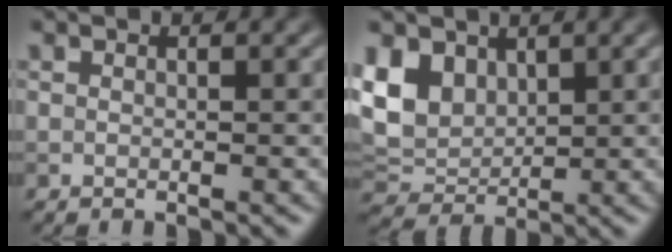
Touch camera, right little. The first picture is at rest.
{"total": 5.7, "force": [2.2, 4.2, 3.2], "torque": [-0.075, -0.002, 0.043]}